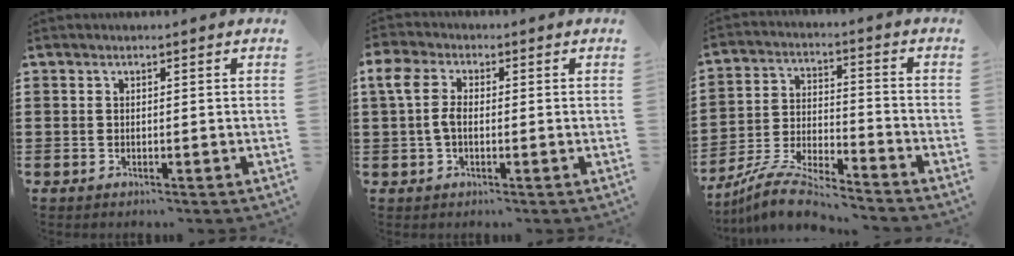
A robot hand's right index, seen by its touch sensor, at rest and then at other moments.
{"total": 4.9, "force": [0.3, 3.2, 3.7], "torque": [-0.099, 0.004, -0.004]}
{"total": 8.1, "force": [-7.6, 0.5, 2.6], "torque": [-0.065, 0.005, -0.152]}